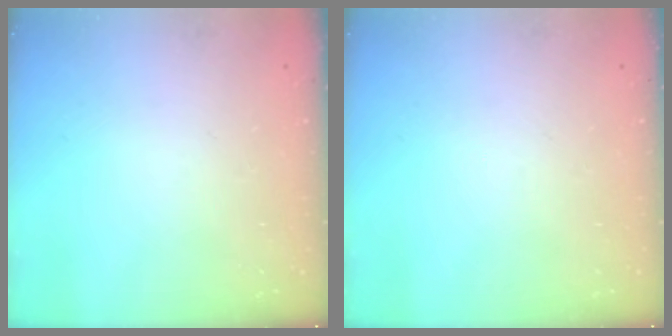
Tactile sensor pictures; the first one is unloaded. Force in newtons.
{"total": 0.0}